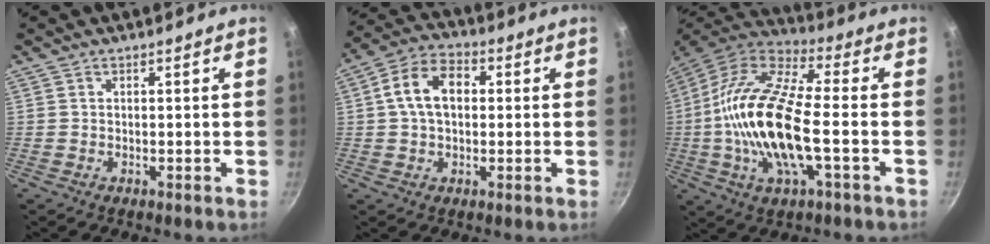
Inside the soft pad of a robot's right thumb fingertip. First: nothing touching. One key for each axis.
{"total": 10.2, "fx": 1.3, "fy": 6.9, "fz": 7.4, "tx": -0.113, "ty": 0.025, "tz": 0.009}
{"total": 21.2, "fx": -2.9, "fy": 8.0, "fz": 19.4, "tx": -0.386, "ty": 0.026, "tz": -0.073}